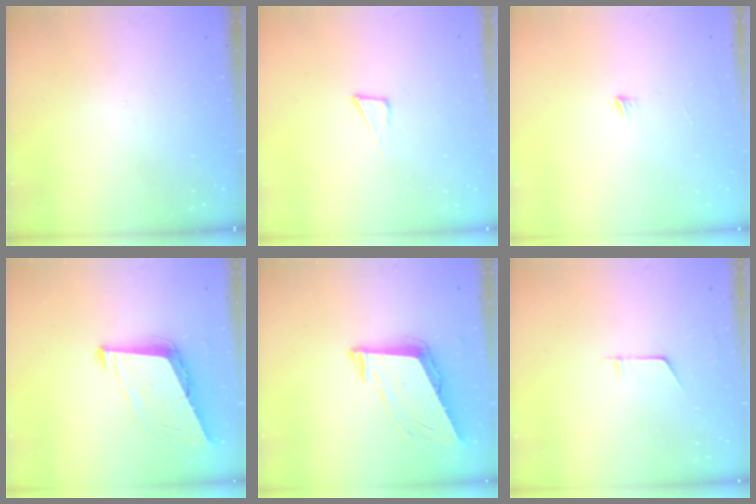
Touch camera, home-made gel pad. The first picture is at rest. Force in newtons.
{"total": 4.3, "press": 4.3, "slide": 0.1}
{"total": 3.0, "press": 3.0, "slide": 0.3}
{"total": 8.8, "press": 7.9, "slide": 3.8}
{"total": 9.0, "press": 8.6, "slide": 2.9}
{"total": 5.7, "press": 5.7, "slide": 0.5}